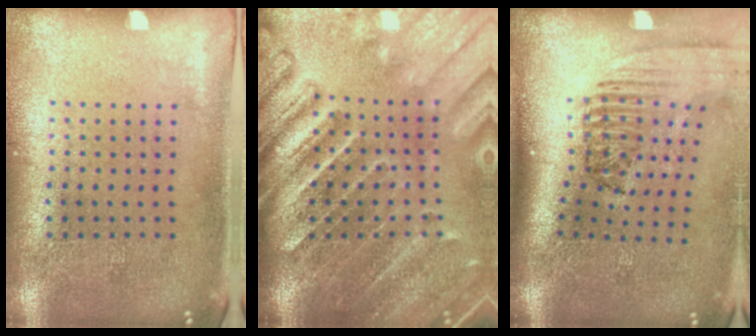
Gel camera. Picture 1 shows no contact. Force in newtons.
{"total": 4.0, "press": 3.4, "slide": 2.1}
{"total": 2.4, "press": 1.7, "slide": 1.8}